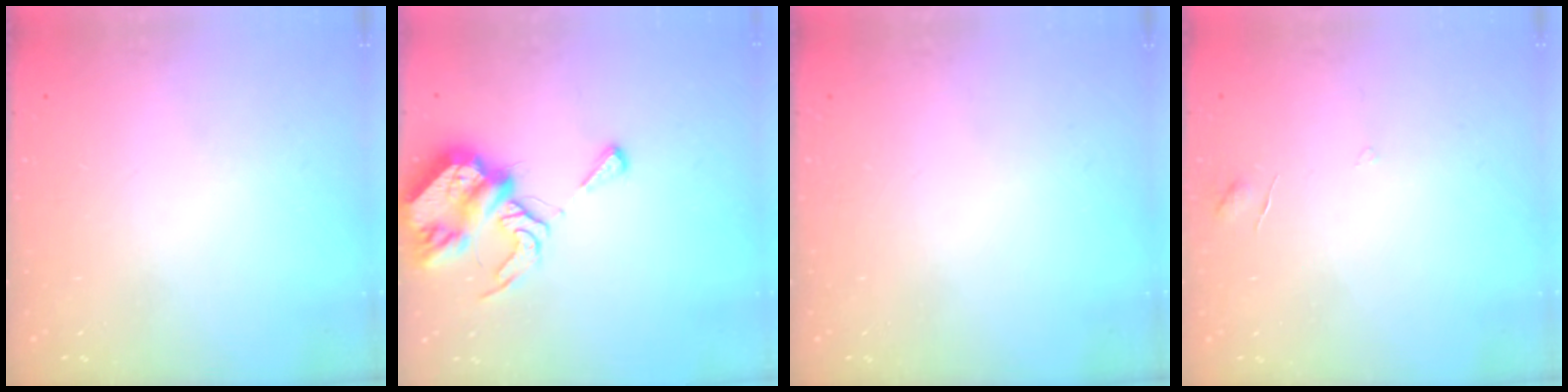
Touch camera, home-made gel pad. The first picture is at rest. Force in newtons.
{"total": 9.7, "press": 9.6, "slide": 1.1}
{"total": 0.0}
{"total": 2.9, "press": 2.9, "slide": 0.2}